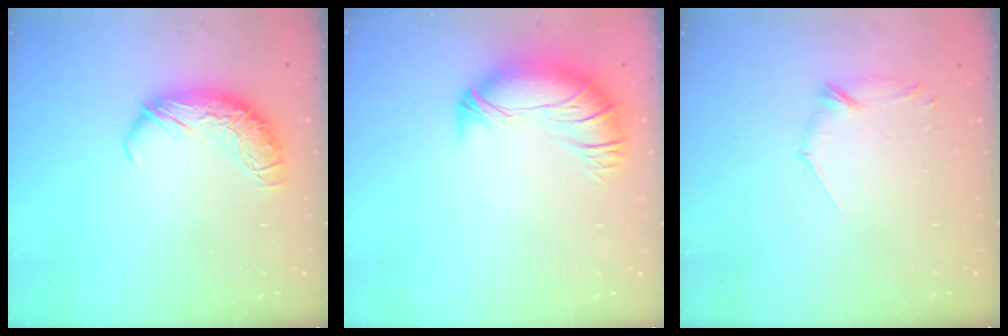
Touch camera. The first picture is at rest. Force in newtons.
{"total": 2.8, "press": 0.9, "slide": 2.6}
{"total": 7.3, "press": 7.3, "slide": 0.5}